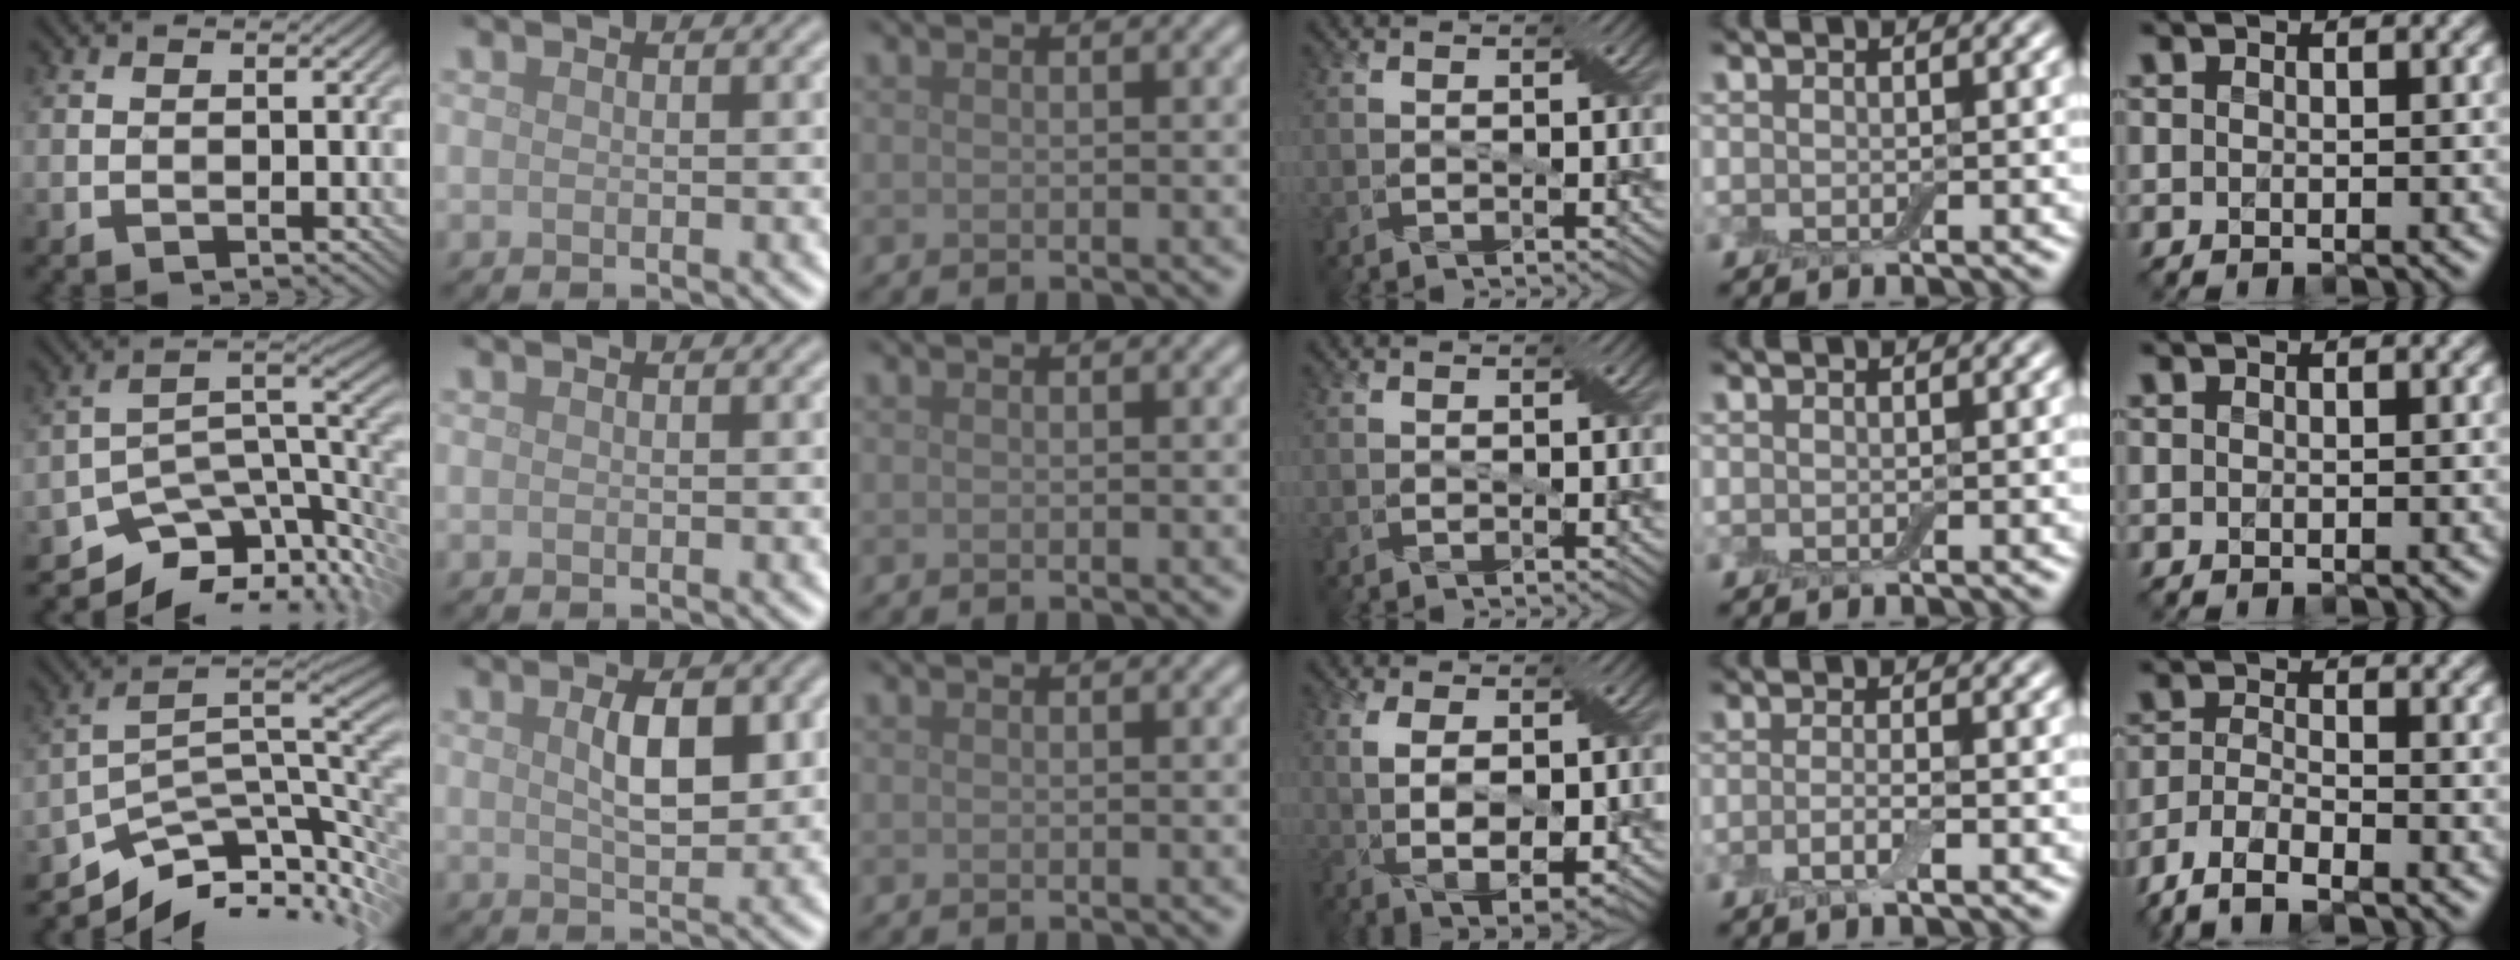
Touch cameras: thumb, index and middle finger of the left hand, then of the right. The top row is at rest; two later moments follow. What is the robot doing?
{"motion": "wrap", "object": "bandage"}